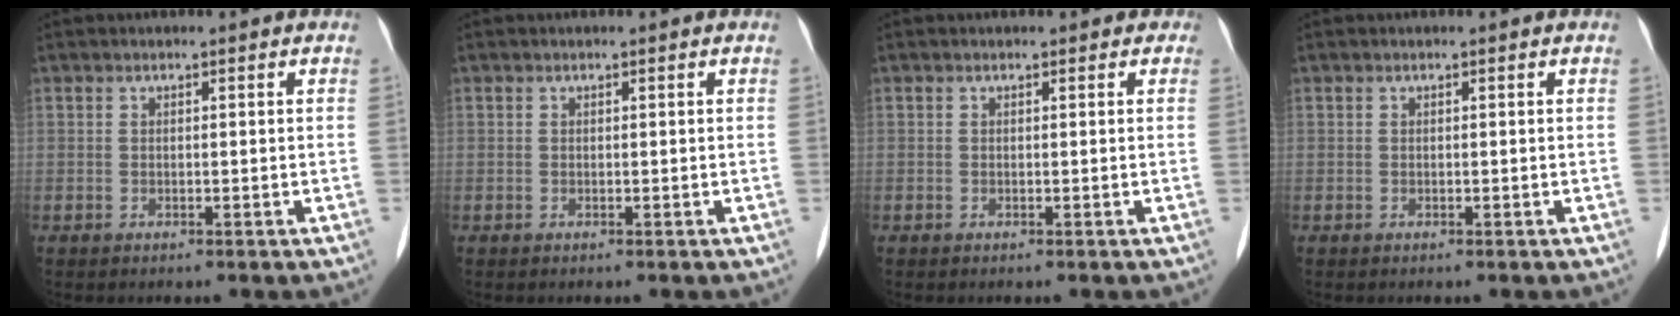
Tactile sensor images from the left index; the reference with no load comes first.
{"total": 0.0}
{"total": 0.9, "force": [0.3, 0.8, 0.0], "torque": [0.011, 0.005, -0.003]}
{"total": 0.0}